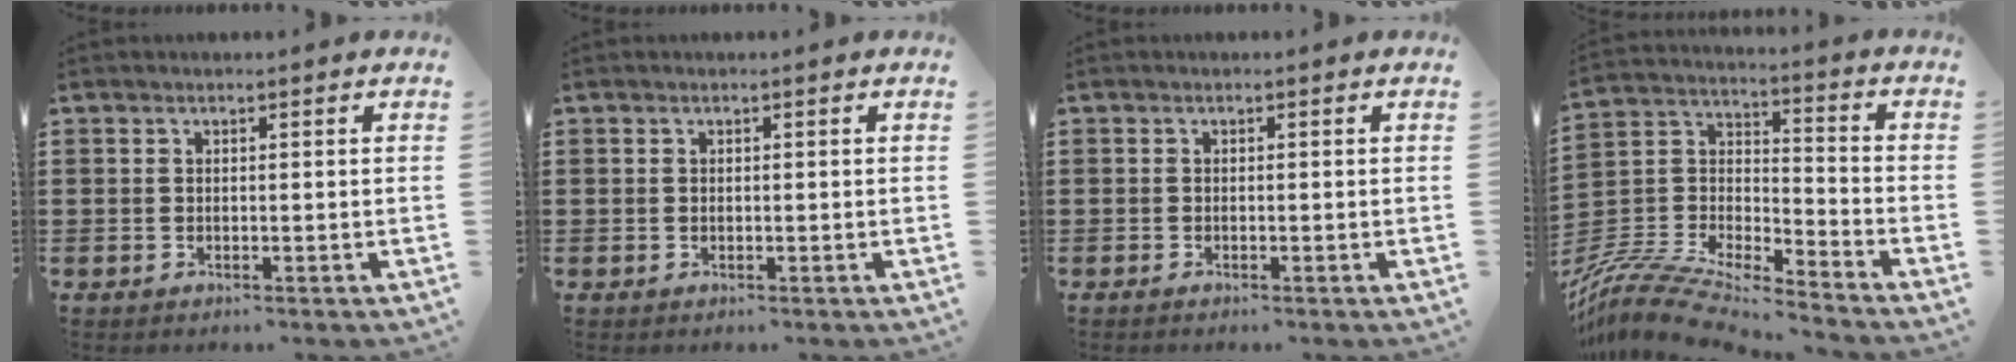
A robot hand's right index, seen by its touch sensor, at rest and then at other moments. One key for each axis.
{"total": 0.0}
{"total": 0.0}
{"total": 9.3, "fx": -8.8, "fy": 0.8, "fz": 2.9, "tx": -0.081, "ty": -0.007, "tz": -0.182}